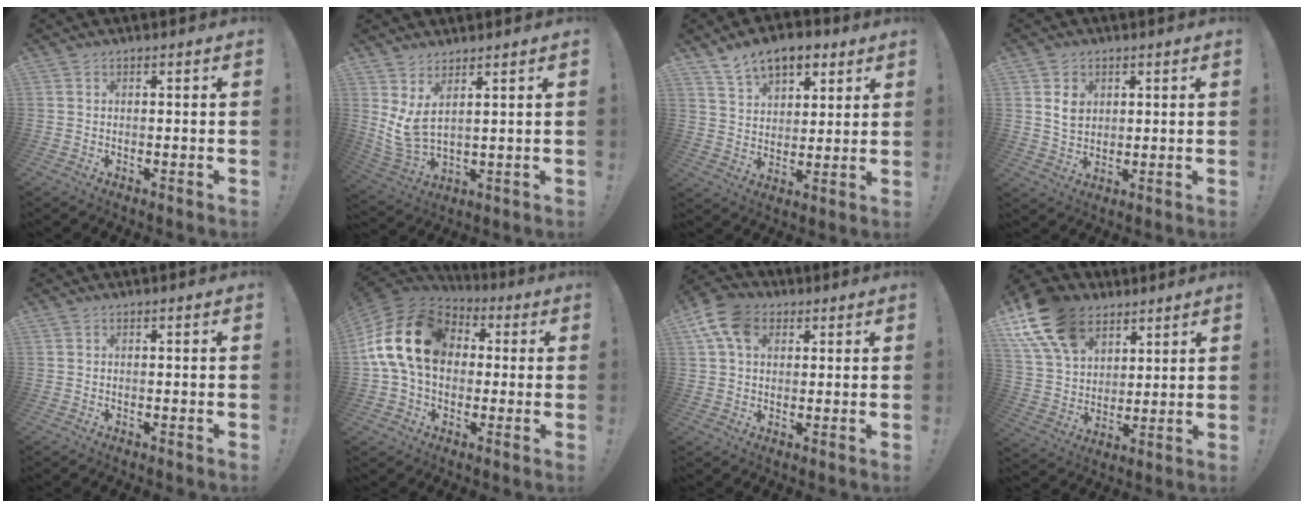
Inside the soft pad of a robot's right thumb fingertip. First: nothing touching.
{"total": 7.5, "force": [3.8, 2.7, 5.9], "torque": [-0.115, -0.038, 0.074]}
{"total": 11.4, "force": [7.6, 6.6, 5.2], "torque": [-0.078, -0.037, 0.144]}
{"total": 6.1, "force": [2.3, 5.0, 2.7], "torque": [-0.029, -0.006, 0.042]}
{"total": 0.0}
{"total": 19.9, "force": [3.1, 14.4, 13.4], "torque": [-0.249, 0.013, 0.062]}
{"total": 11.6, "force": [4.6, 8.0, 7.0], "torque": [-0.125, -0.006, 0.092]}
{"total": 17.9, "force": [10.0, 11.9, 8.8], "torque": [-0.166, -0.047, 0.192]}